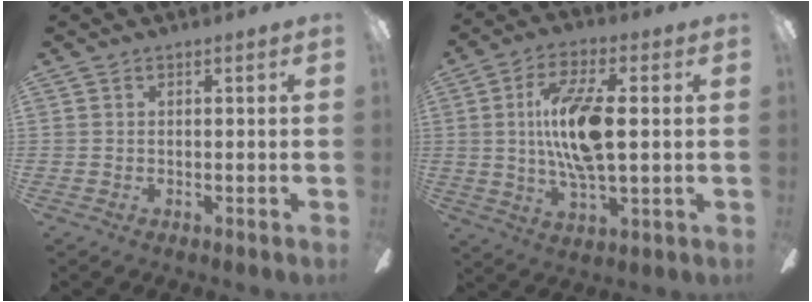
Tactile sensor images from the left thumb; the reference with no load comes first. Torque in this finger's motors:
{"motor_torque": [1.81, 2.19, 2.10, -0.29, 0.46]}